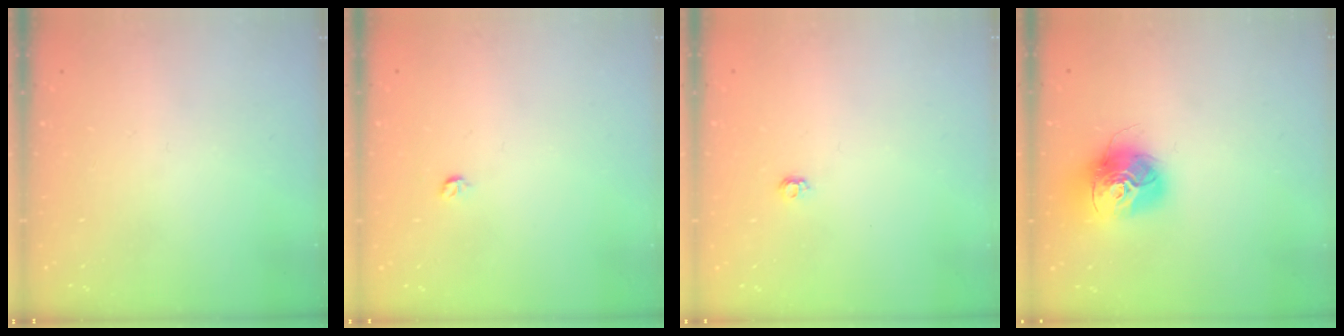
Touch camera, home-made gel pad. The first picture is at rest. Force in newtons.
{"total": 3.2, "press": 3.2, "slide": 0.4}
{"total": 3.9, "press": 3.9, "slide": 0.5}
{"total": 15.7, "press": 15.6, "slide": 1.6}